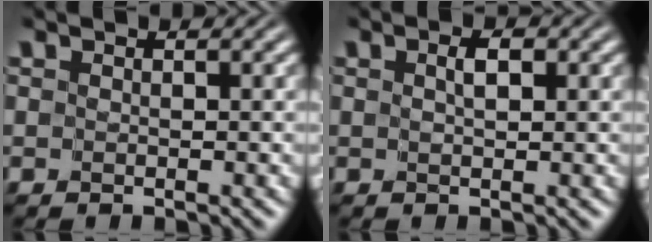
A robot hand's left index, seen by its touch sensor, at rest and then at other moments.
{"total": 1.2, "force": [0.4, 0.5, 1.1], "torque": [-0.018, 0.000, 0.007]}